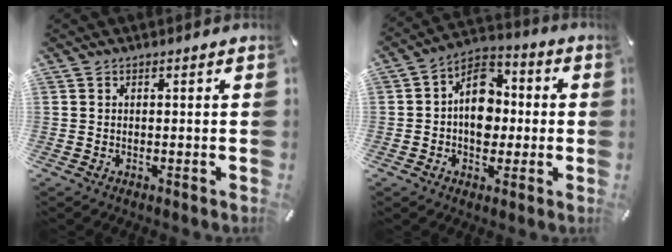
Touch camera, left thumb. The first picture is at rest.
{"total": 11.7, "force": [-0.9, 9.0, 7.4], "torque": [-0.118, 0.015, -0.015]}